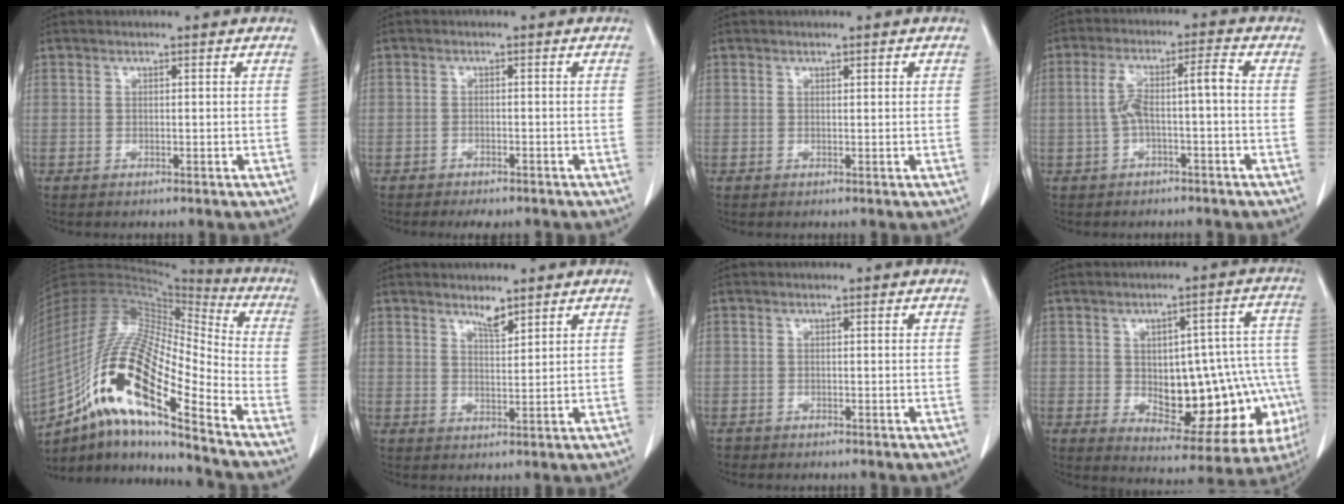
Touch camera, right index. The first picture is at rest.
{"total": 4.1, "force": [-3.3, 1.5, 1.8], "torque": [-0.018, -0.004, -0.041]}
{"total": 0.6, "force": [0.3, 0.1, 0.5], "torque": [-0.008, 0.000, 0.004]}
{"total": 6.0, "force": [-0.7, 0.7, 5.9], "torque": [-0.122, 0.034, -0.008]}
{"total": 21.7, "force": [-12.4, 3.5, 17.5], "torque": [-0.365, -0.012, -0.227]}
{"total": 2.5, "force": [2.2, 0.4, 1.2], "torque": [-0.024, -0.007, 0.041]}
{"total": 0.6, "force": [-0.5, 0.4, 0.0], "torque": [-0.009, 0.001, -0.011]}
{"total": 20.3, "force": [-3.4, 9.0, 17.9], "torque": [-0.172, 0.043, -0.008]}